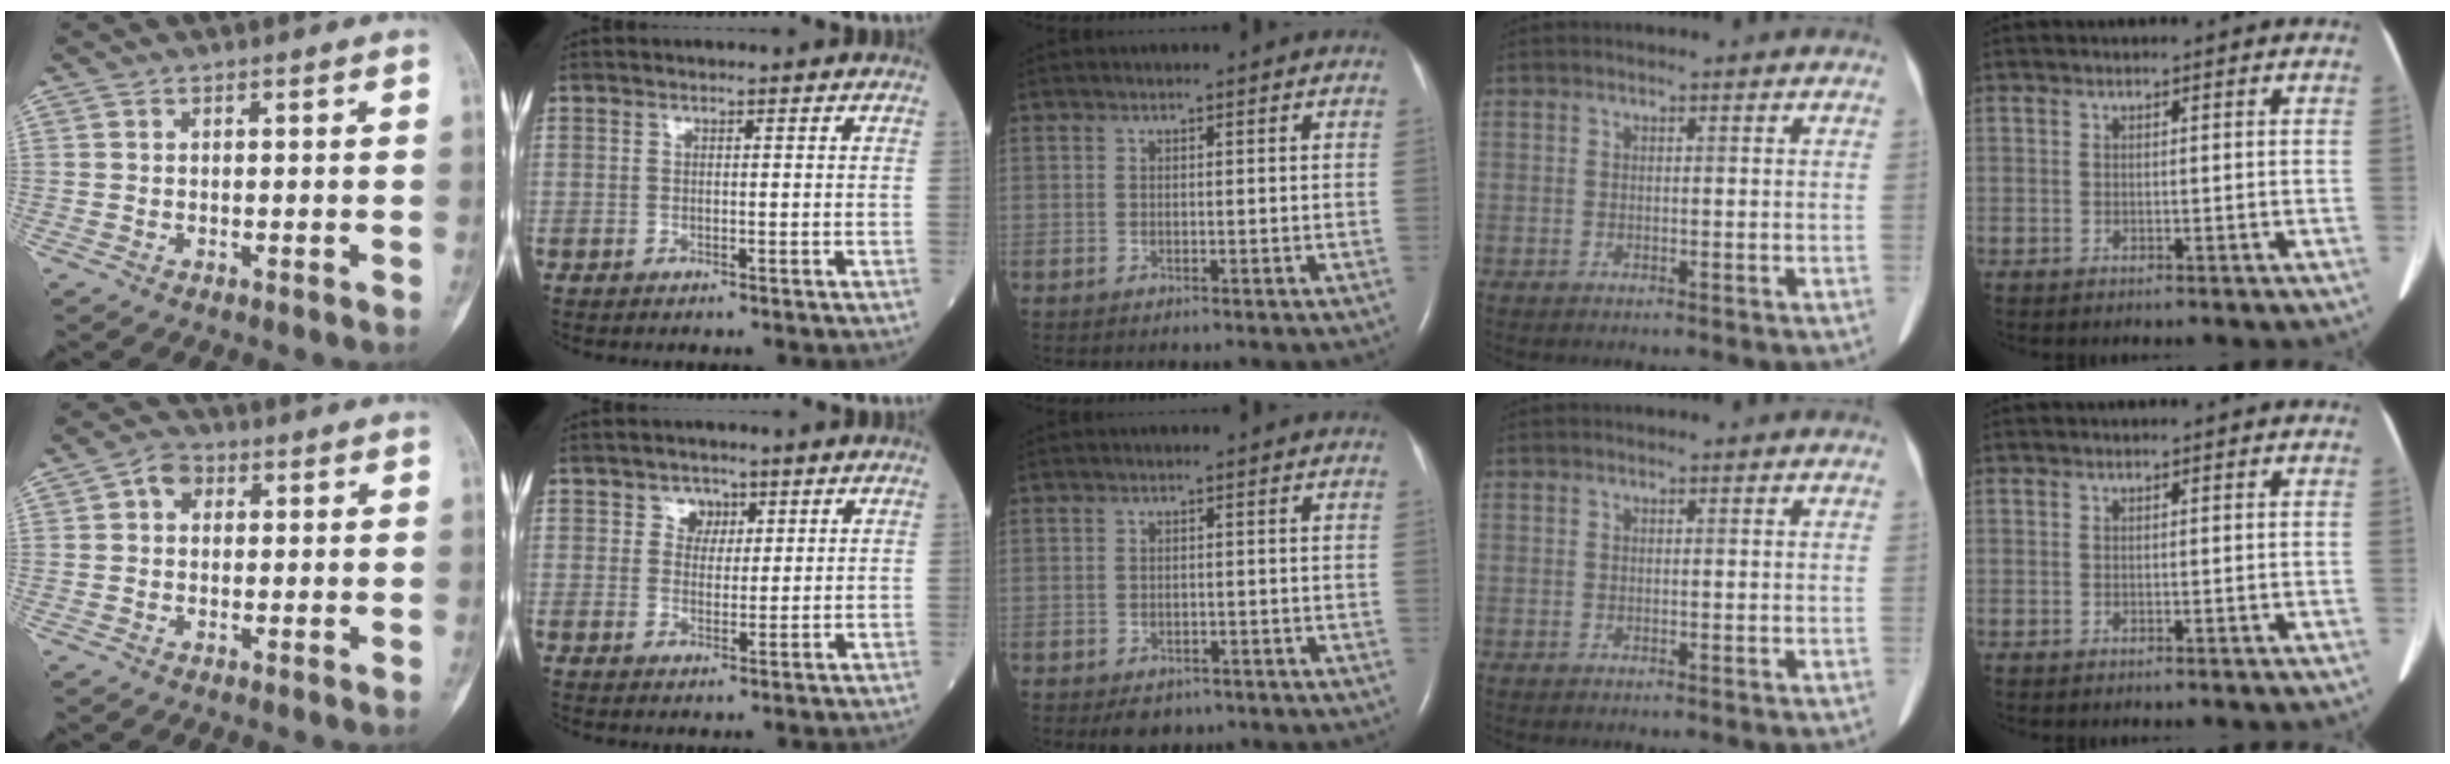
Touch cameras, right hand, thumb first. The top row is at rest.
{"thumb": {"total": 3.7, "force": [0.9, 3.0, 2.0], "torque": [-0.016, 0.009, 0.009]}, "index": {"total": 2.9, "force": [1.4, 2.4, 0.9], "torque": [-0.007, 0.002, 0.018]}, "middle": {"total": 3.2, "force": [-2.2, 2.0, 1.1], "torque": [-0.013, 0.001, -0.022]}}